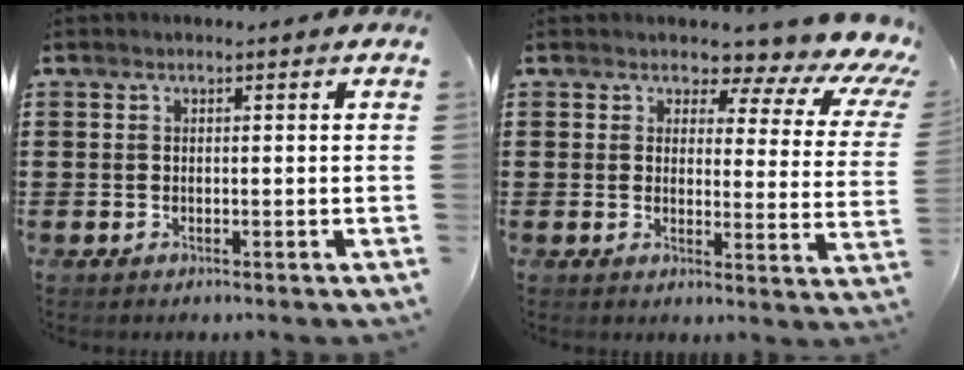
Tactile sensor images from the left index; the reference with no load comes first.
{"total": 4.1, "force": [3.0, 1.5, 2.4], "torque": [-0.042, -0.030, 0.039]}